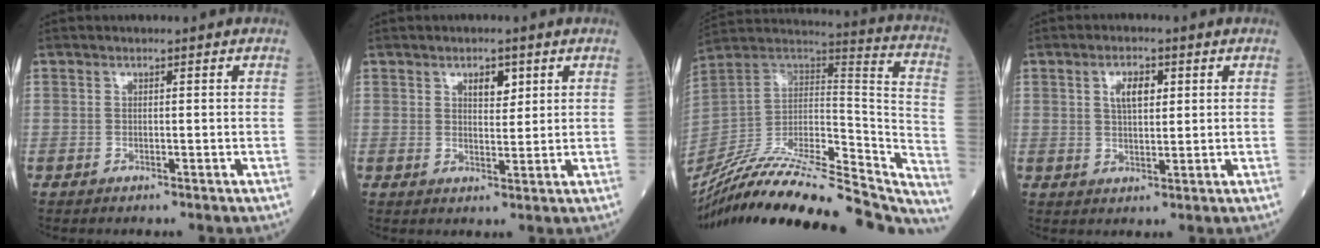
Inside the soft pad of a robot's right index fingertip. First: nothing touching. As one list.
[{"total": 3.2, "force": [1.7, 1.5, 2.3], "torque": [-0.034, -0.001, 0.028]}, {"total": 38.7, "force": [-33.3, 7.6, 18.1], "torque": [-0.260, -0.042, -0.490]}, {"total": 4.2, "force": [1.5, 1.8, 3.5], "torque": [-0.064, 0.006, 0.026]}]